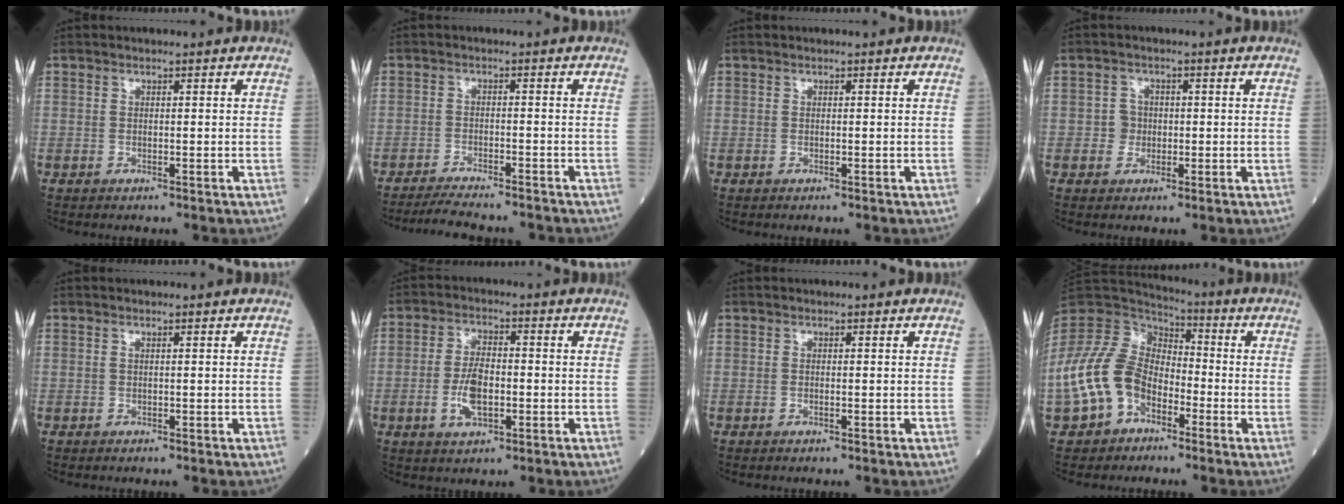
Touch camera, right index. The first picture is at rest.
{"total": 8.4, "force": [-7.9, 0.7, 2.9], "torque": [-0.044, -0.010, -0.120]}
{"total": 0.0}
{"total": 2.3, "force": [-0.4, 2.3, 0.5], "torque": [-0.001, 0.007, -0.007]}
{"total": 0.0}
{"total": 6.2, "force": [-1.5, 2.7, 5.3], "torque": [-0.113, 0.004, -0.024]}
{"total": 0.0}
{"total": 12.7, "force": [-5.3, 8.9, 7.3], "torque": [-0.178, 0.019, -0.104]}